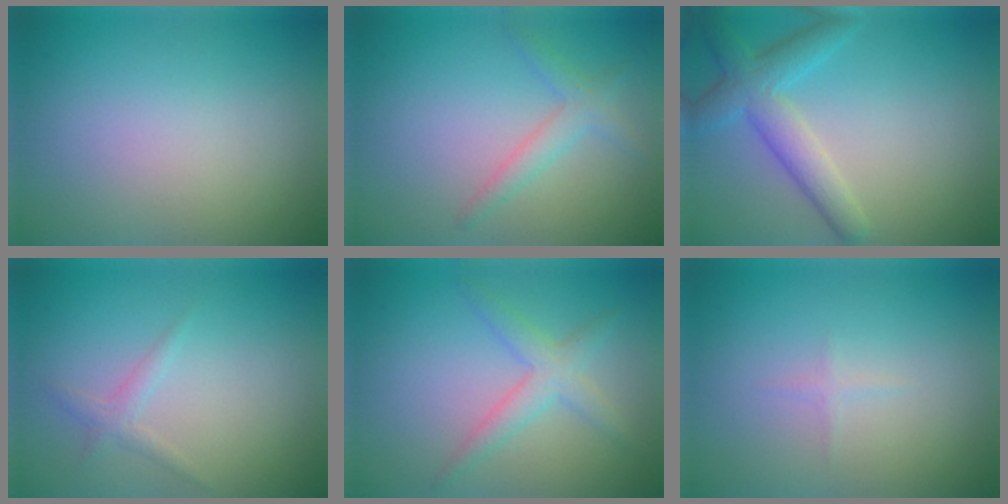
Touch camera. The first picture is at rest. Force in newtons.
{"total": 2.2, "press": 2.2, "slide": 0.0}
{"total": 4.3, "press": 4.3, "slide": 0.3}
{"total": 1.3, "press": 1.3, "slide": 0.0}
{"total": 2.9, "press": 2.9, "slide": 0.1}
{"total": 0.6, "press": 0.6, "slide": 0.0}